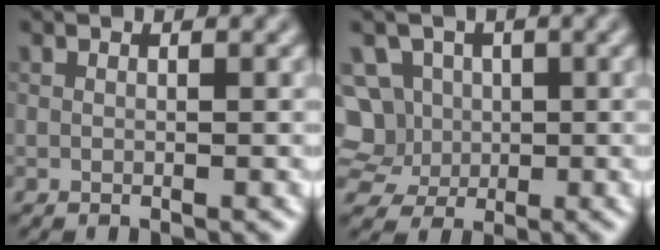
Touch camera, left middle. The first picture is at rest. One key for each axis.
{"total": 7.5, "fx": 1.2, "fy": 6.8, "fz": 2.9, "tx": -0.074, "ty": 0.042, "tz": 0.003}